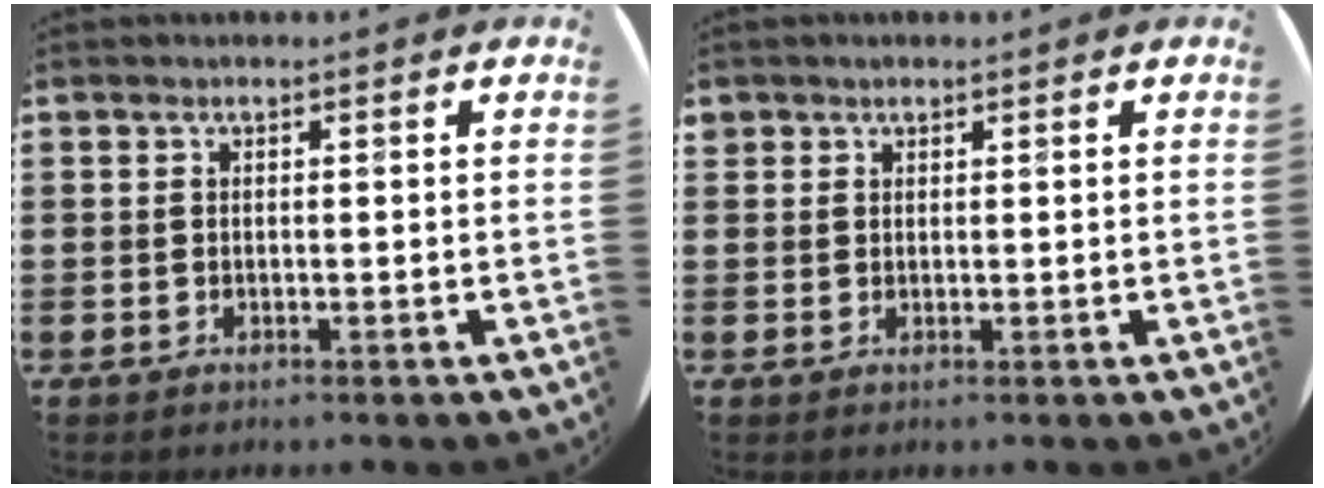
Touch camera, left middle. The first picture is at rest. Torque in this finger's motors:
{"motor_torque": [0.25, -0.15, -0.03, 0.01]}